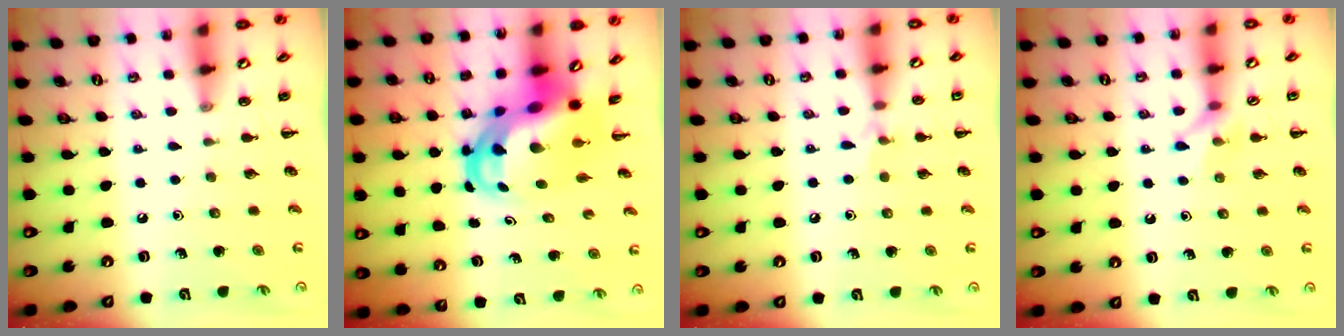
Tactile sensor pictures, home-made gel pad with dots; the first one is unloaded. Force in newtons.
{"total": 8.8, "press": 8.5, "slide": 2.5}
{"total": 5.2, "press": 4.9, "slide": 1.7}
{"total": 7.0, "press": 6.9, "slide": 0.7}